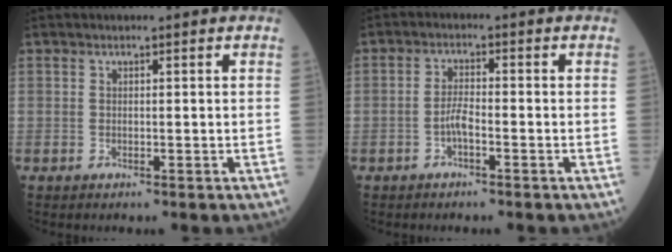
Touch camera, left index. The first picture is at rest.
{"total": 2.5, "force": [-1.3, 0.5, 2.1], "torque": [-0.042, 0.002, -0.028]}